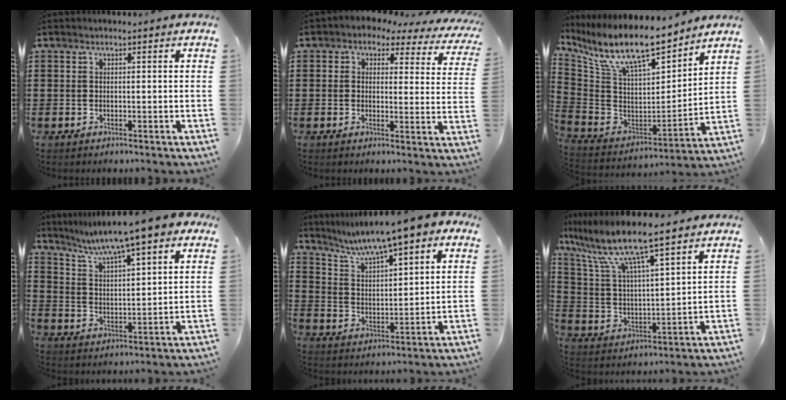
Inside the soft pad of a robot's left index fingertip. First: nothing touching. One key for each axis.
{"total": 2.5, "fx": 1.9, "fy": 1.3, "fz": 0.9, "tx": -0.033, "ty": -0.014, "tz": 0.027}
{"total": 12.7, "fx": 9.9, "fy": 2.8, "fz": 7.4, "tx": -0.181, "ty": -0.058, "tz": 0.174}
{"total": 7.9, "fx": 6.5, "fy": 0.4, "fz": 4.4, "tx": -0.109, "ty": -0.026, "tz": 0.106}
{"total": 7.5, "fx": 6.1, "fy": 0.5, "fz": 4.2, "tx": -0.104, "ty": -0.024, "tz": 0.101}
{"total": 9.1, "fx": 7.5, "fy": 0.6, "fz": 5.0, "tx": -0.130, "ty": -0.042, "tz": 0.124}